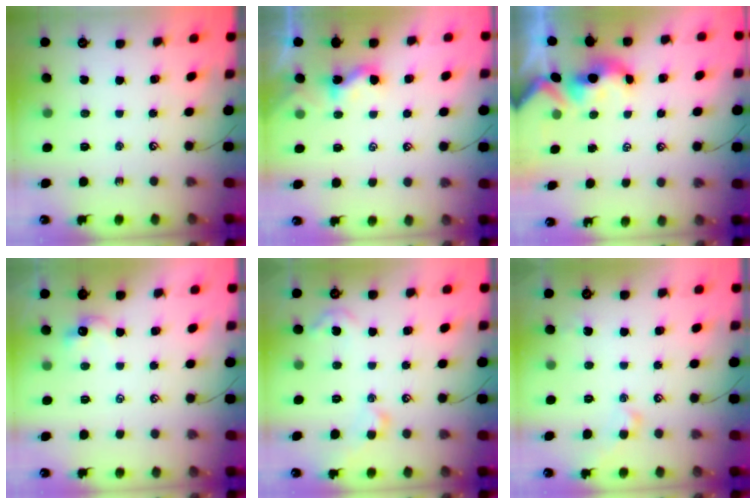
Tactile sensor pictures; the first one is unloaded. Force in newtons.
{"total": 1.9, "press": 1.9, "slide": 0.2}
{"total": 1.7, "press": 1.5, "slide": 0.7}
{"total": 0.6, "press": 0.3, "slide": 0.5}
{"total": 4.2, "press": 4.2, "slide": 0.4}
{"total": 2.6, "press": 2.5, "slide": 0.8}